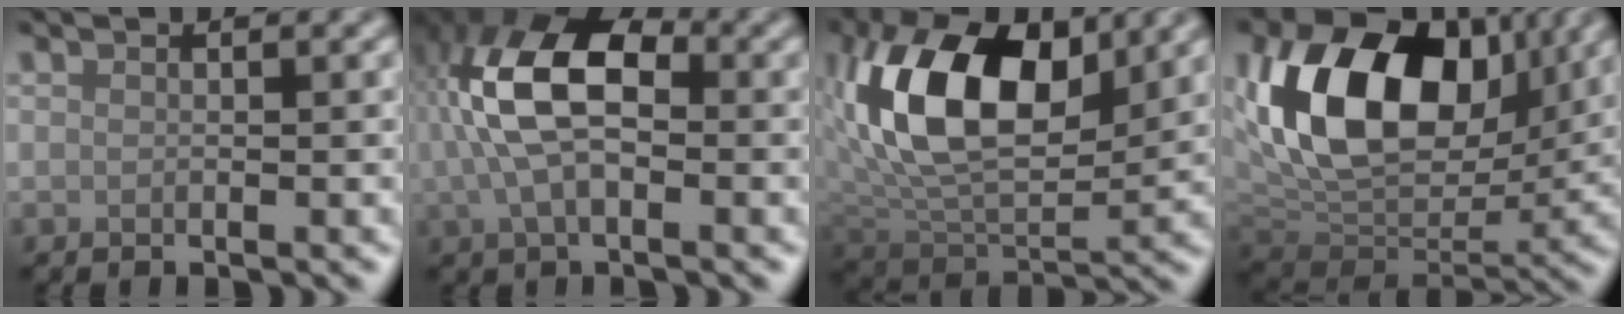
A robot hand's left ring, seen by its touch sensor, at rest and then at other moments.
{"total": 8.4, "force": [0.6, 4.7, 6.9], "torque": [-0.143, 0.016, 0.000]}
{"total": 12.0, "force": [3.5, 6.8, 9.3], "torque": [-0.173, 0.006, 0.059]}
{"total": 15.0, "force": [4.0, 9.6, 10.8], "torque": [-0.193, 0.010, 0.066]}